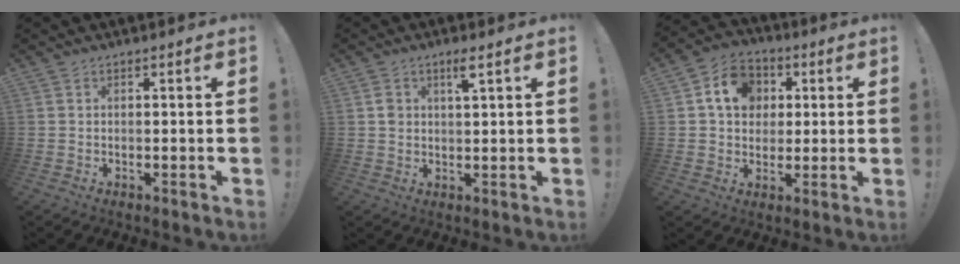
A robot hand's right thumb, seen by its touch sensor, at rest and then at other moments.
{"total": 4.4, "force": [2.1, 2.0, 3.3], "torque": [-0.056, -0.002, 0.036]}
{"total": 12.3, "force": [3.7, 10.2, 5.9], "torque": [-0.092, 0.002, 0.076]}